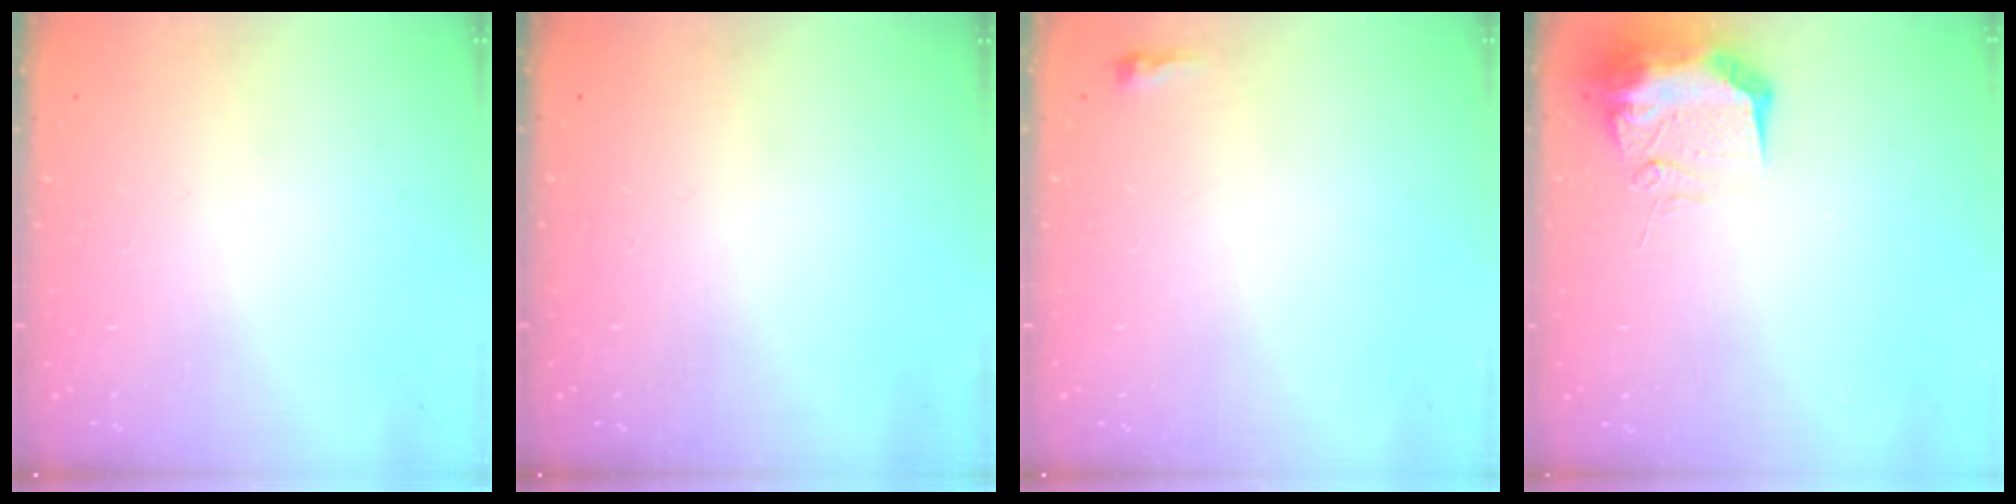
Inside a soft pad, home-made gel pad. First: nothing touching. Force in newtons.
{"total": 0.0}
{"total": 2.4, "press": 2.4, "slide": 0.6}
{"total": 16.8, "press": 12.6, "slide": 11.1}